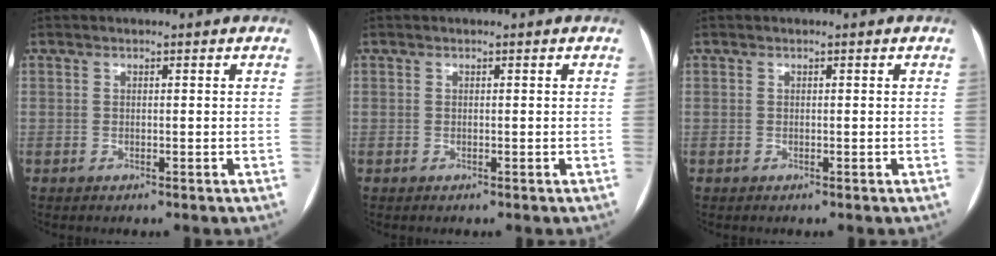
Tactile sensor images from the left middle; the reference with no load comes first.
{"total": 0.0}
{"total": 0.0}